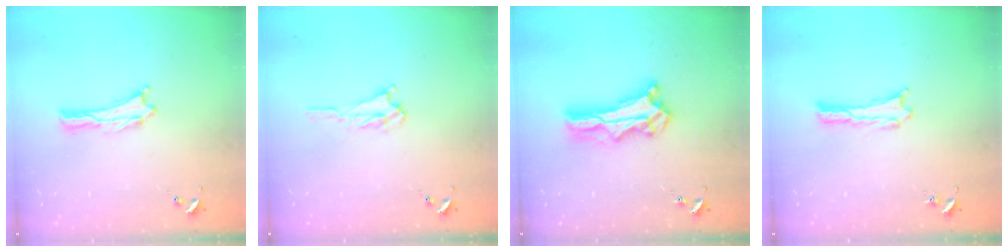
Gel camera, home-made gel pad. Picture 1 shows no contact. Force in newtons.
{"total": 2.5, "press": 2.5, "slide": 0.3}
{"total": 8.1, "press": 8.0, "slide": 0.6}
{"total": 0.0}